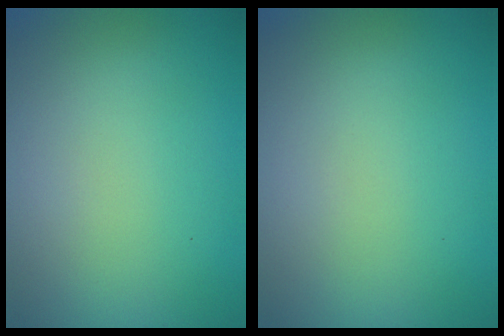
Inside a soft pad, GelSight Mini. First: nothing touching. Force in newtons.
{"total": 0.0}